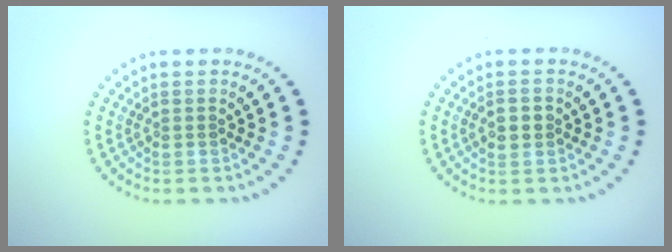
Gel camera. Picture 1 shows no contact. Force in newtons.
{"total": 1.6, "press": 1.6, "slide": 0.0}